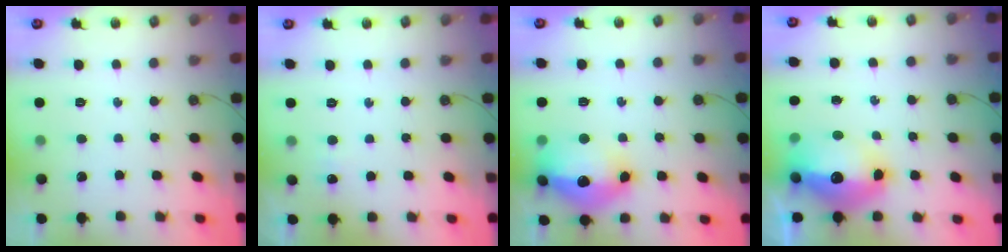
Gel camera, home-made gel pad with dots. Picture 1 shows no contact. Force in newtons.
{"total": 3.2, "press": 3.2, "slide": 0.4}
{"total": 18.2, "press": 18.1, "slide": 1.8}
{"total": 16.9, "press": 16.8, "slide": 1.4}